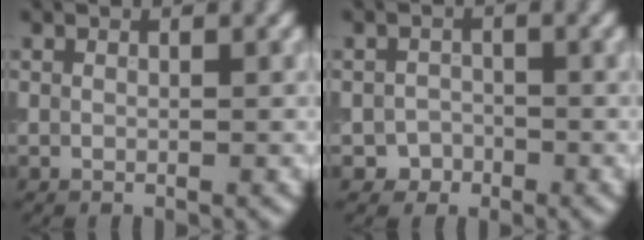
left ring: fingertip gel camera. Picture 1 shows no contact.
{"total": 1.5, "force": [-1.0, 1.2, -0.3], "torque": [0.016, 0.007, -0.018]}